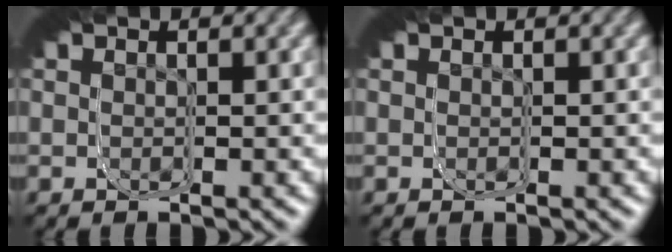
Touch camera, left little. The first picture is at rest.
{"total": 0.0}